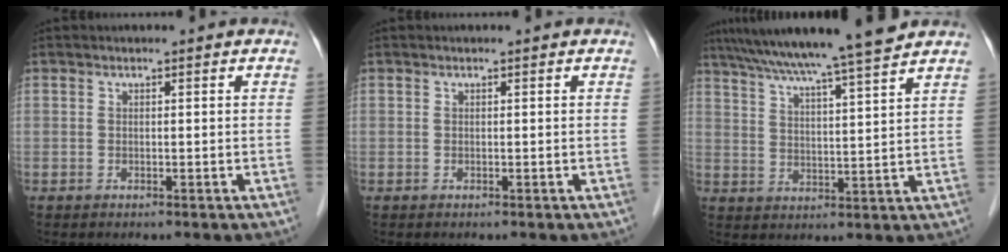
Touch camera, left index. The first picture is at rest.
{"total": 0.0}
{"total": 15.0, "force": [12.9, -1.2, 7.7], "torque": [-0.132, 0.008, 0.191]}